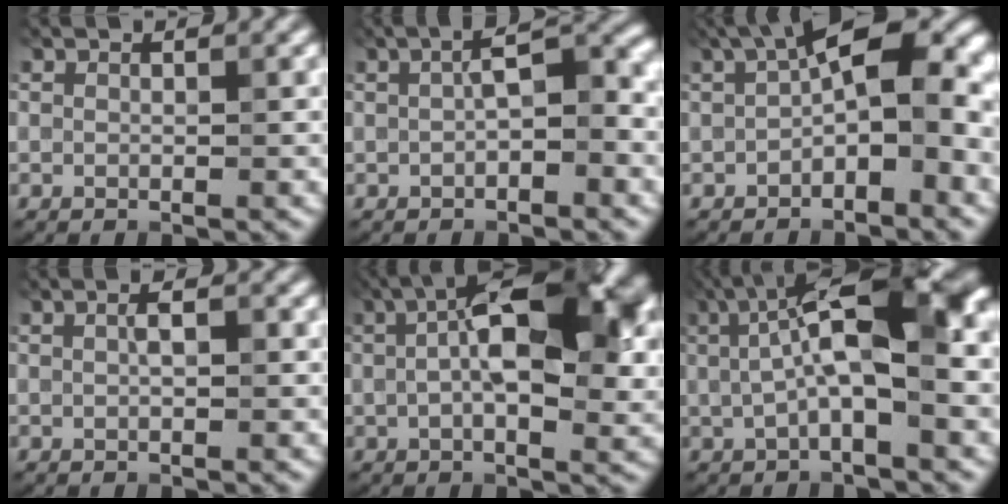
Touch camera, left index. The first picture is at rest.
{"total": 3.6, "force": [-0.4, 1.2, 3.3], "torque": [-0.057, 0.017, -0.011]}
{"total": 10.5, "force": [0.9, 5.0, 9.3], "torque": [-0.119, 0.020, 0.006]}
{"total": 1.2, "force": [0.1, 0.4, 1.2], "torque": [-0.027, 0.006, 0.002]}
{"total": 13.2, "force": [2.2, 5.9, 11.6], "torque": [-0.164, 0.030, 0.026]}
{"total": 11.0, "force": [1.8, 3.6, 10.3], "torque": [-0.171, 0.025, 0.023]}